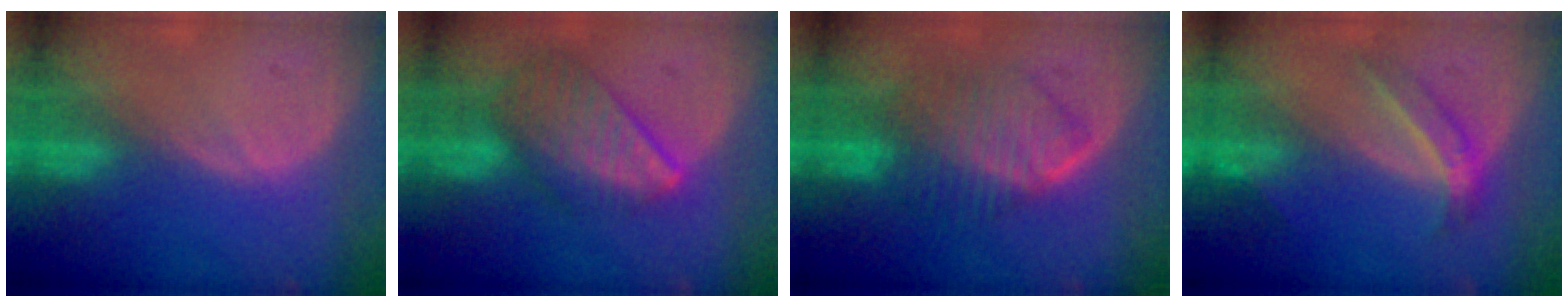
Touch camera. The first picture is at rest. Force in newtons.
{"total": 8.9, "press": 7.8, "slide": 4.3}
{"total": 7.5, "press": 7.5, "slide": 0.4}
{"total": 4.5, "press": 4.3, "slide": 1.2}